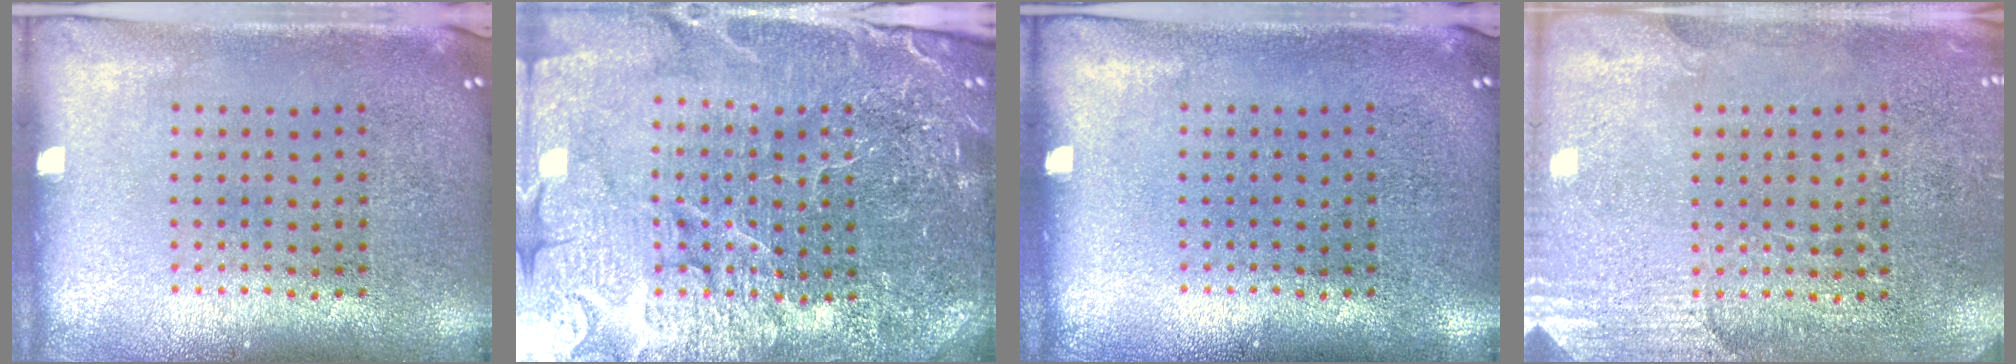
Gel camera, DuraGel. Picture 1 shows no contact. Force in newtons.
{"total": 5.7, "press": 5.2, "slide": 2.4}
{"total": 0.0}
{"total": 2.7, "press": 2.5, "slide": 0.9}